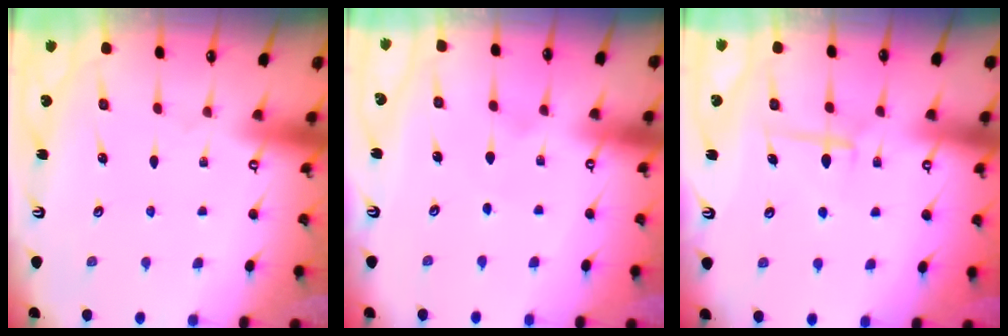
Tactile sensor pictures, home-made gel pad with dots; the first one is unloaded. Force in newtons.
{"total": 3.0, "press": 3.0, "slide": 0.2}
{"total": 6.6, "press": 6.5, "slide": 1.0}